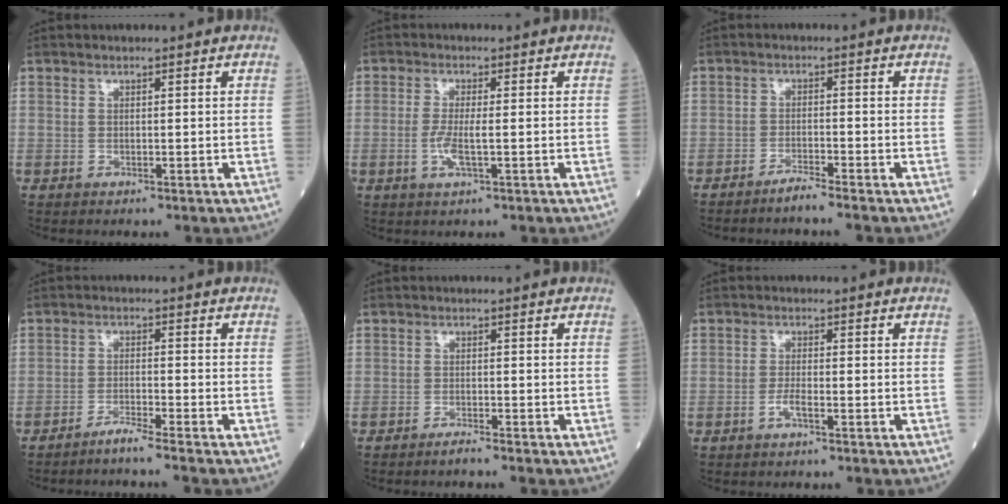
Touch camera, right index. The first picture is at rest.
{"total": 3.5, "force": [-0.8, 0.4, 3.4], "torque": [-0.078, -0.007, -0.015]}
{"total": 2.6, "force": [-2.3, -0.7, 0.9], "torque": [-0.021, -0.005, -0.047]}
{"total": 3.4, "force": [-2.9, -1.2, 1.2], "torque": [-0.028, -0.010, -0.059]}
{"total": 1.5, "force": [-1.4, -0.3, 0.5], "torque": [-0.013, -0.001, -0.028]}
{"total": 1.8, "force": [-1.0, 0.1, 1.5], "torque": [-0.033, -0.001, -0.022]}